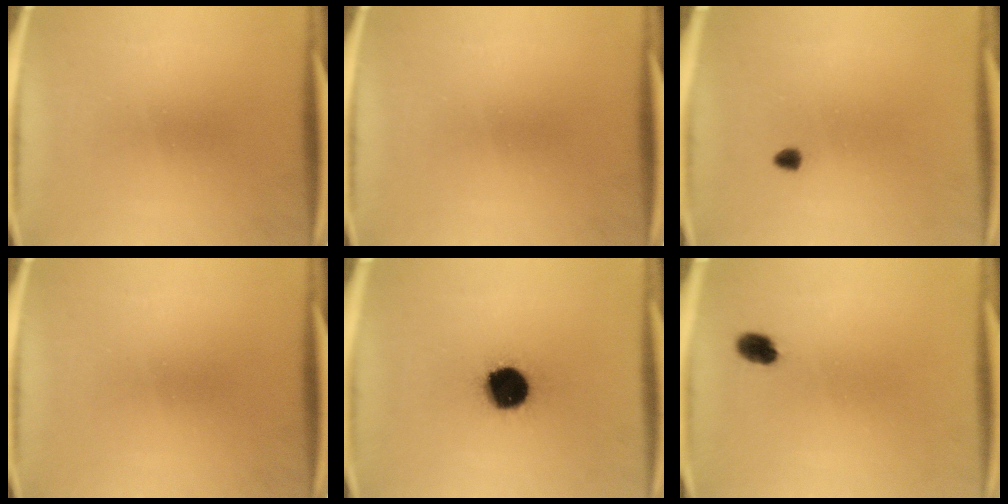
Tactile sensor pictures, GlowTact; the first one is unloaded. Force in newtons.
{"total": 0.0}
{"total": 0.9}
{"total": 0.0}
{"total": 15.2}
{"total": 3.1}